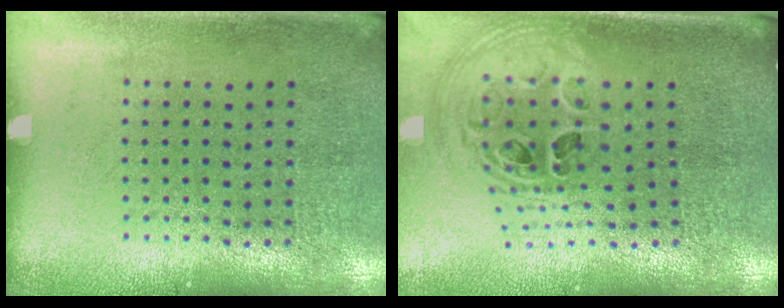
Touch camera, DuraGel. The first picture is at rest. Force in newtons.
{"total": 1.8, "press": 1.6, "slide": 1.0}